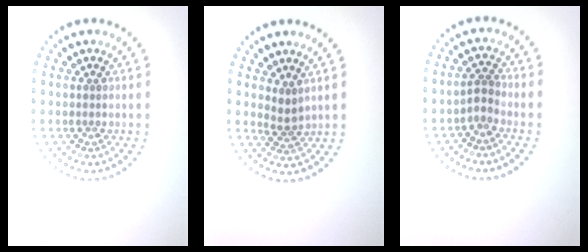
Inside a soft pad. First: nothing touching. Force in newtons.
{"total": 1.9, "press": 1.5, "slide": 1.3}
{"total": 1.4, "press": 1.2, "slide": 0.9}